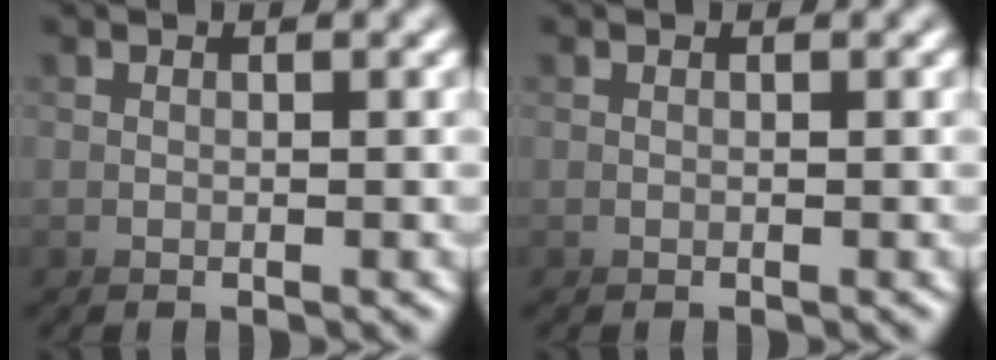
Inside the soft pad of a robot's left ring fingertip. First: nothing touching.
{"total": 0.0}